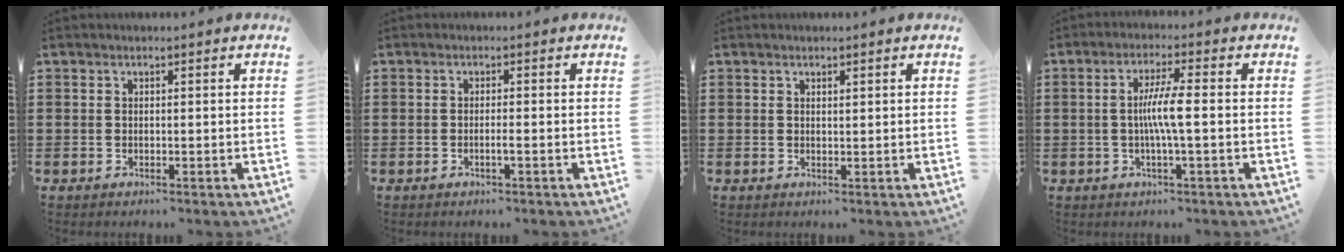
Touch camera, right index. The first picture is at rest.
{"total": 1.3, "force": [-0.6, -0.1, 1.1], "torque": [-0.020, -0.004, -0.010]}
{"total": 0.7, "force": [0.5, 0.3, 0.4], "torque": [-0.008, 0.002, 0.009]}
{"total": 5.3, "force": [-0.4, 0.2, 5.3], "torque": [-0.101, -0.006, -0.013]}